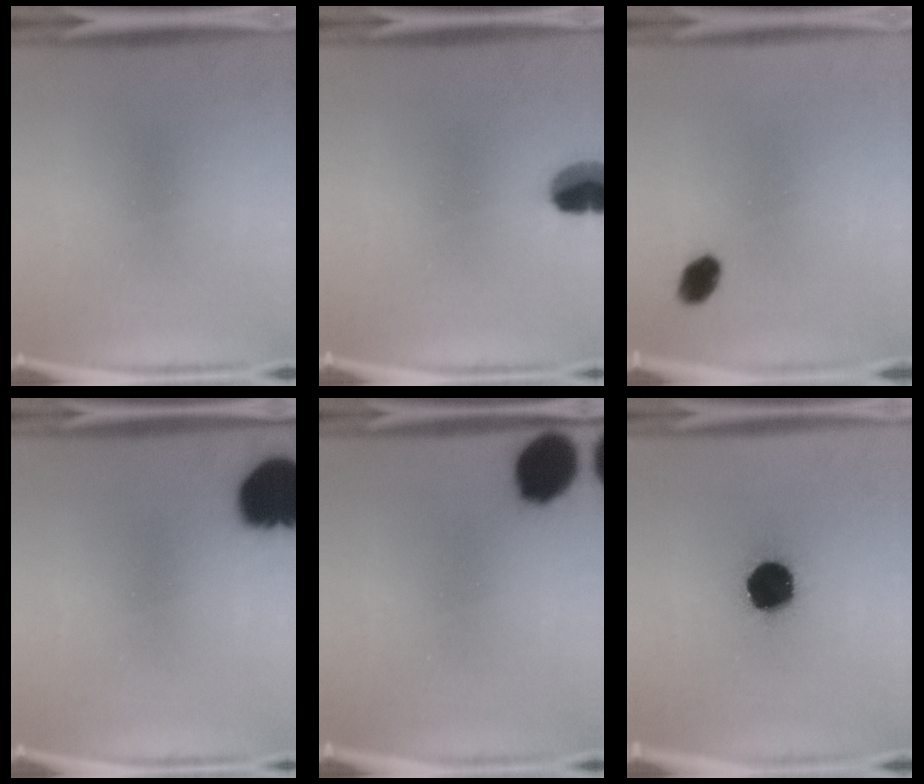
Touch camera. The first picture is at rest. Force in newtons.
{"total": 6.5}
{"total": 4.0}
{"total": 14.7}
{"total": 12.7}
{"total": 17.5}